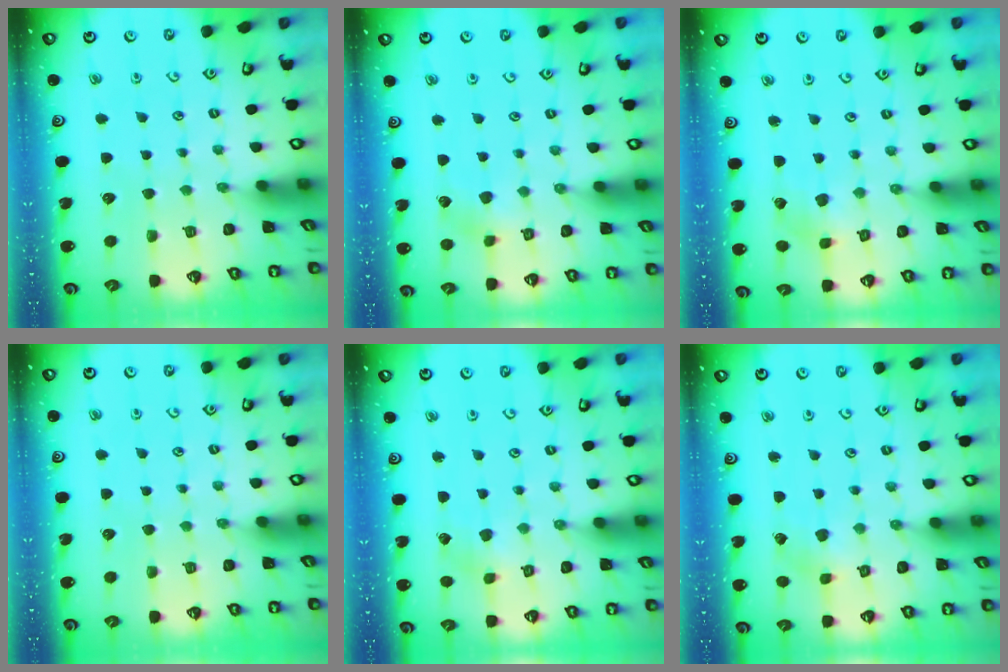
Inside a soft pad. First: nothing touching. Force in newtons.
{"total": 4.1, "press": 4.1, "slide": 0.3}
{"total": 3.2, "press": 3.2, "slide": 0.4}
{"total": 0.0}
{"total": 2.0, "press": 2.0, "slide": 0.1}
{"total": 2.4, "press": 2.4, "slide": 0.2}